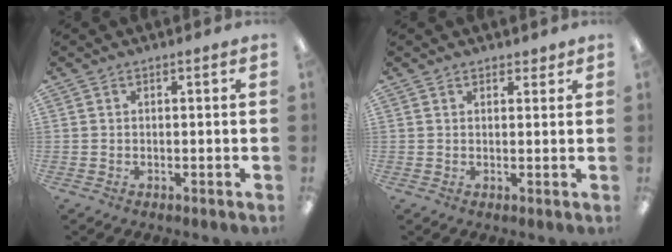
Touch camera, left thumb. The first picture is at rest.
{"total": 1.9, "force": [1.6, 1.0, 0.2], "torque": [0.003, -0.002, 0.029]}